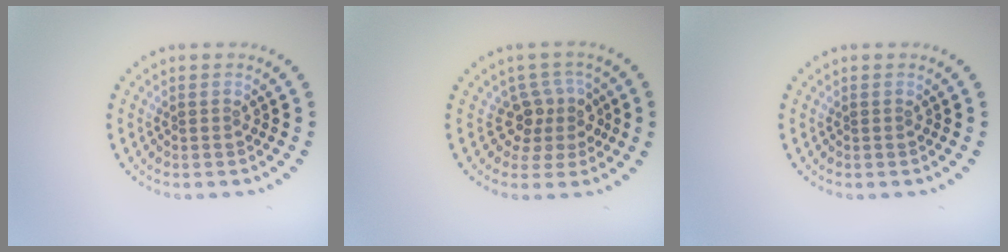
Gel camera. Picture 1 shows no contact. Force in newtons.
{"total": 3.0, "press": 2.3, "slide": 2.0}
{"total": 0.0}